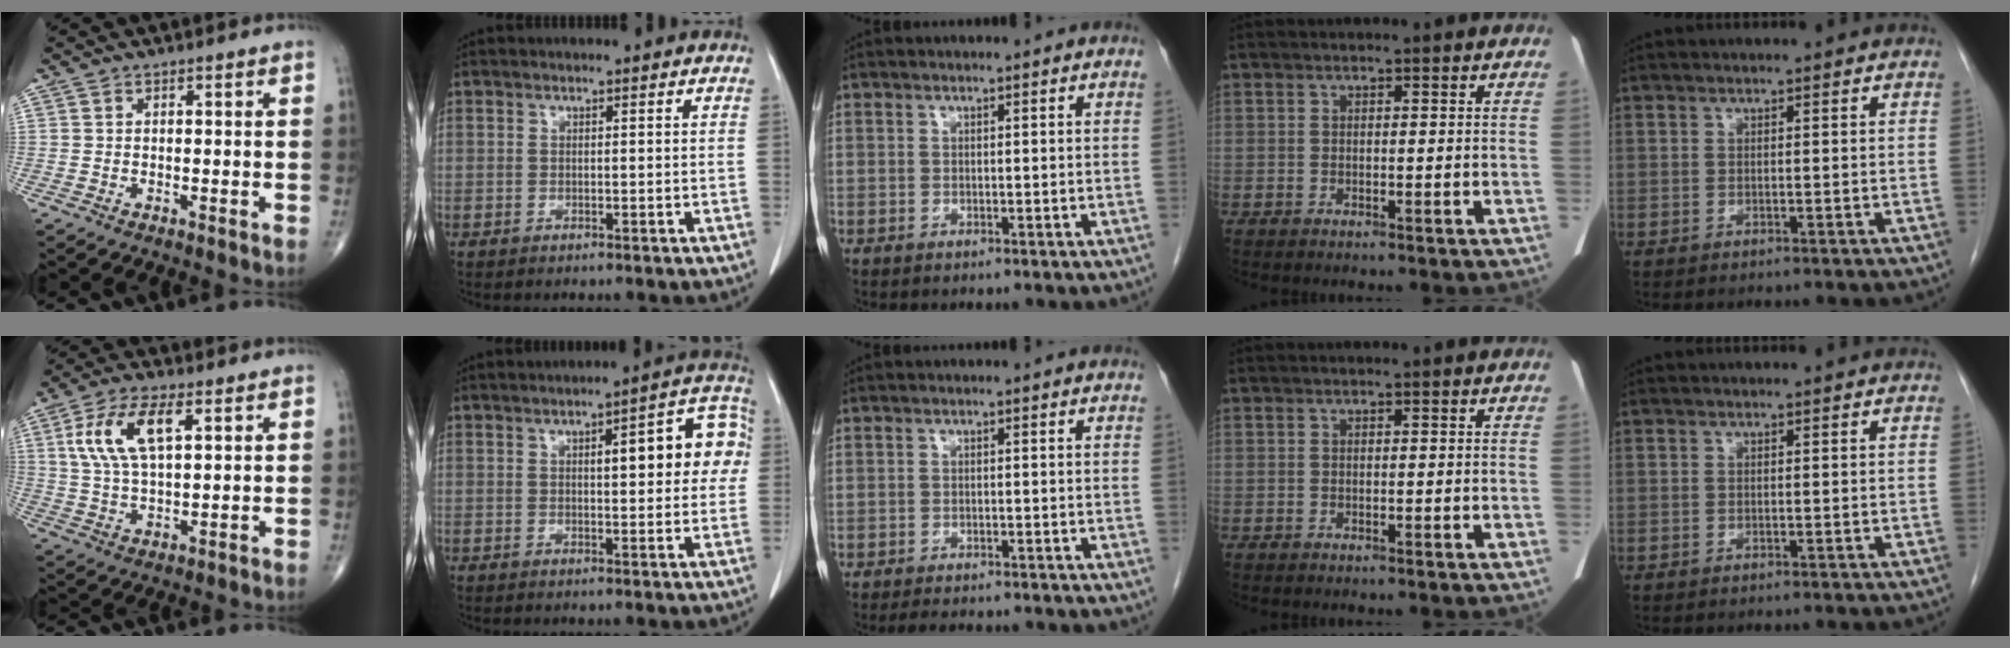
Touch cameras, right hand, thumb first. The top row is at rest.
{"thumb": {"total": 11.1, "force": [3.6, 4.7, 9.4], "torque": [-0.192, 0.001, 0.072]}, "index": {"total": 10.7, "force": [2.0, 2.9, 10.1], "torque": [-0.118, 0.030, 0.020]}, "middle": {"total": 6.1, "force": [-5.4, 1.3, 2.5], "torque": [-0.031, -0.005, -0.072]}}